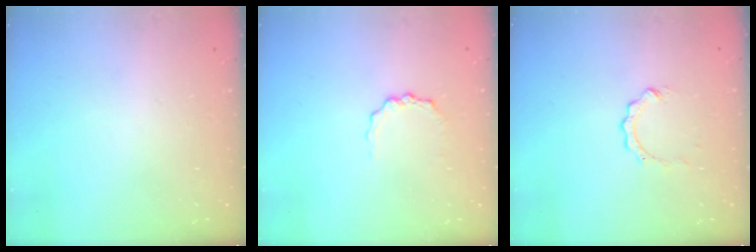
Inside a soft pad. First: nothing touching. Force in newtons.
{"total": 2.4, "press": 2.4, "slide": 0.3}
{"total": 2.3, "press": 2.3, "slide": 0.2}